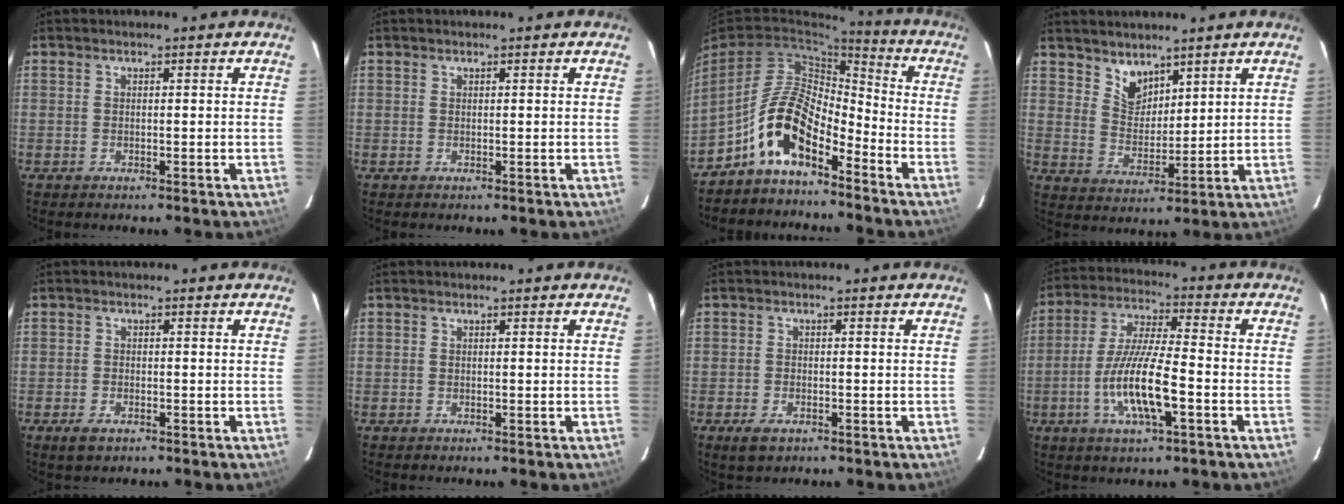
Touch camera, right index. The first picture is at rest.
{"total": 0.0}
{"total": 11.1, "force": [-6.7, 4.7, 7.5], "torque": [-0.153, 0.015, -0.128]}
{"total": 5.8, "force": [4.6, 3.1, 1.6], "torque": [-0.019, 0.001, 0.091]}
{"total": 2.7, "force": [-1.7, 1.4, 1.6], "torque": [-0.035, -0.006, -0.030]}
{"total": 0.0}
{"total": 3.3, "force": [-2.0, 1.7, 2.0], "torque": [-0.045, -0.008, -0.034]}
{"total": 12.6, "force": [-4.3, 2.3, 11.7], "torque": [-0.239, -0.007, -0.081]}